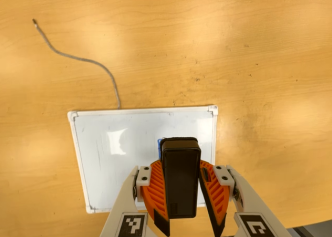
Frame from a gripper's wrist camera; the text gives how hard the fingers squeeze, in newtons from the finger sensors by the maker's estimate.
{"total": 9.0, "left": 8.6, "right": 9.3}